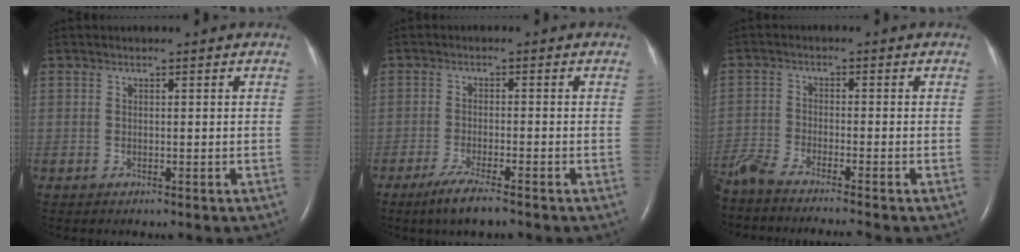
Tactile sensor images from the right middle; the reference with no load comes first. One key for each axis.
{"total": 5.0, "fx": -3.6, "fy": 0.1, "fz": 3.5, "tx": -0.071, "ty": -0.013, "tz": -0.065}
{"total": 9.9, "fx": -9.0, "fy": -0.6, "fz": 4.1, "tx": -0.072, "ty": -0.023, "tz": -0.154}